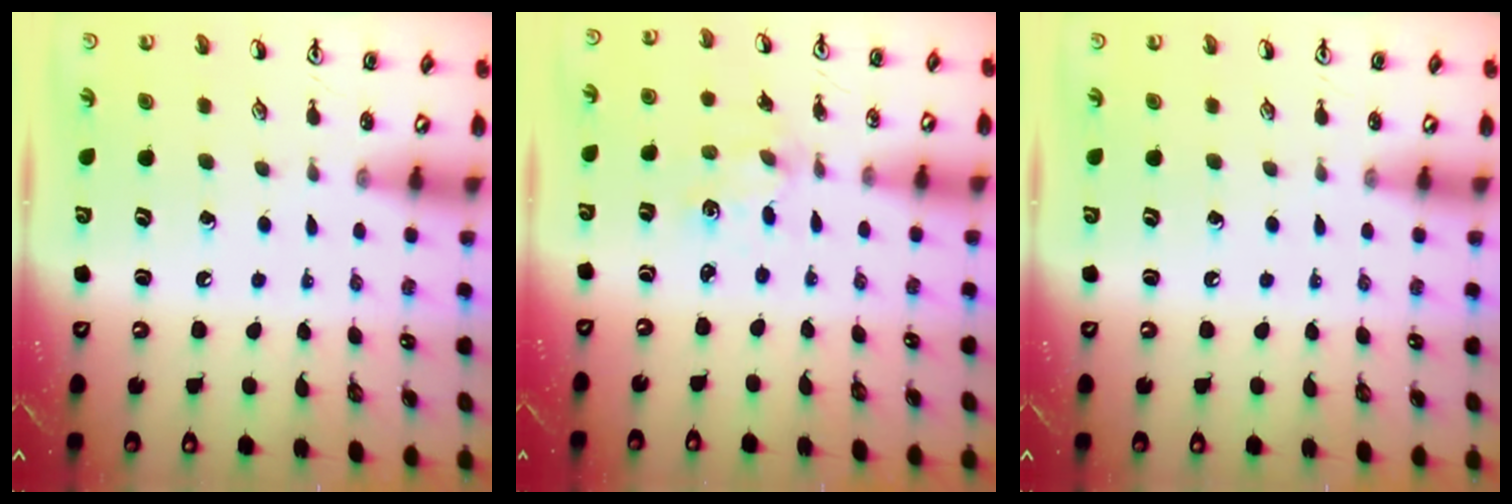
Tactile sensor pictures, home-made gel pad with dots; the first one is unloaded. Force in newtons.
{"total": 1.9, "press": 1.9, "slide": 0.3}
{"total": 0.0}